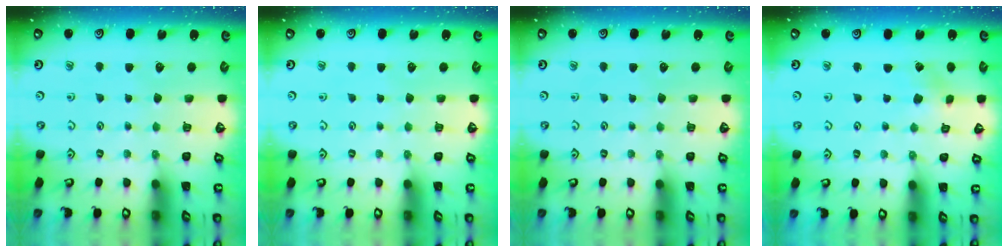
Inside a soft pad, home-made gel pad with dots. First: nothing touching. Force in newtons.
{"total": 0.0}
{"total": 0.0}
{"total": 1.2, "press": 1.2, "slide": 0.2}